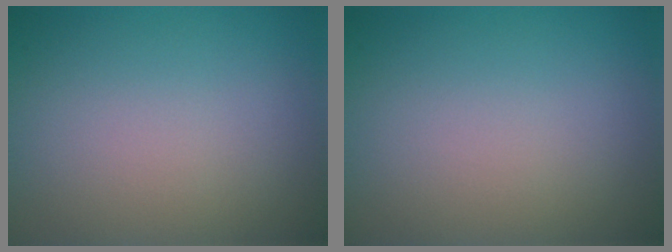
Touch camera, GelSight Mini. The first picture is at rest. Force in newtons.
{"total": 0.0}